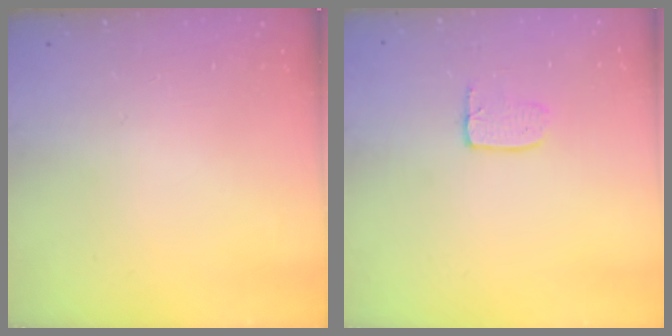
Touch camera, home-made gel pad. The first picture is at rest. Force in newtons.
{"total": 3.3, "press": 3.3, "slide": 0.1}